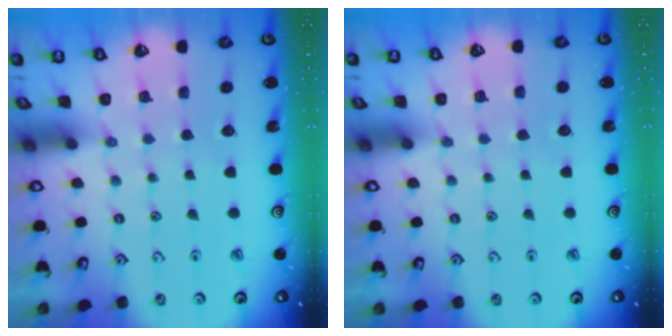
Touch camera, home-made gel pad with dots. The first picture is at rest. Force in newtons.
{"total": 0.0}